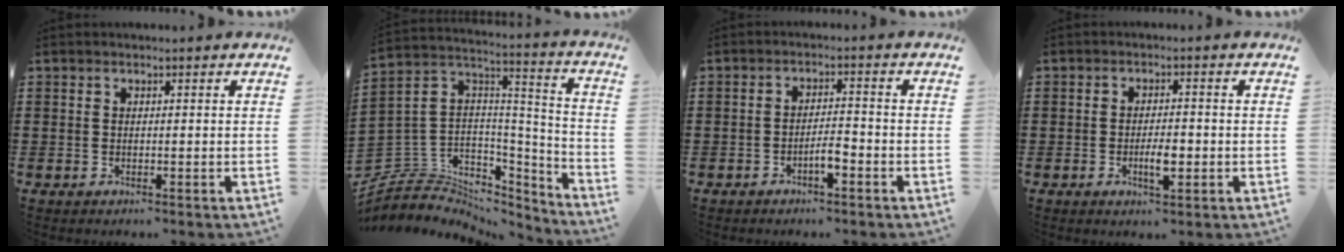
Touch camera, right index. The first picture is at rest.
{"total": 5.5, "force": [-3.1, 4.5, 0.3], "torque": [-0.040, -0.013, -0.064]}
{"total": 3.2, "force": [-1.8, 0.8, 2.5], "torque": [-0.043, 0.006, -0.033]}
{"total": 3.8, "force": [-1.1, 1.4, 3.4], "torque": [-0.068, 0.002, -0.021]}